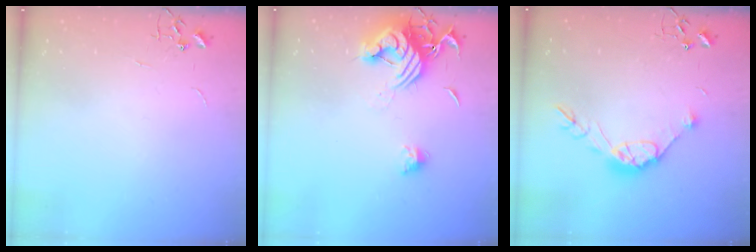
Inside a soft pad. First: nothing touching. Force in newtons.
{"total": 14.1, "press": 14.1, "slide": 1.2}
{"total": 12.0, "press": 12.0, "slide": 0.9}